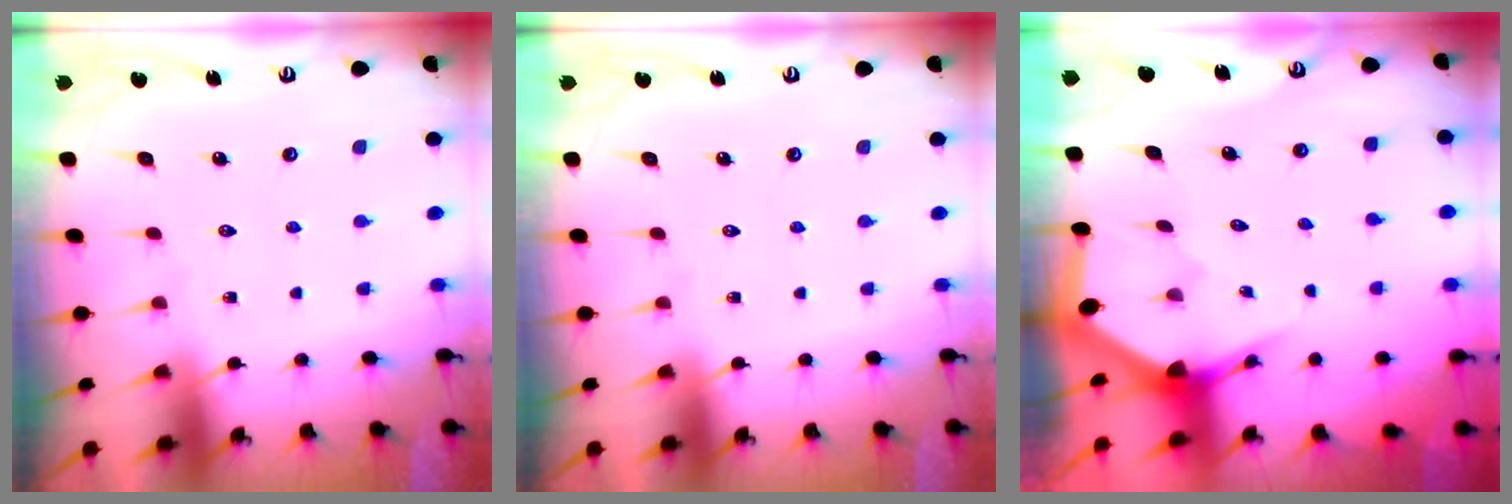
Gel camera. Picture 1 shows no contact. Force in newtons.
{"total": 0.0}
{"total": 3.0, "press": 3.0, "slide": 0.2}